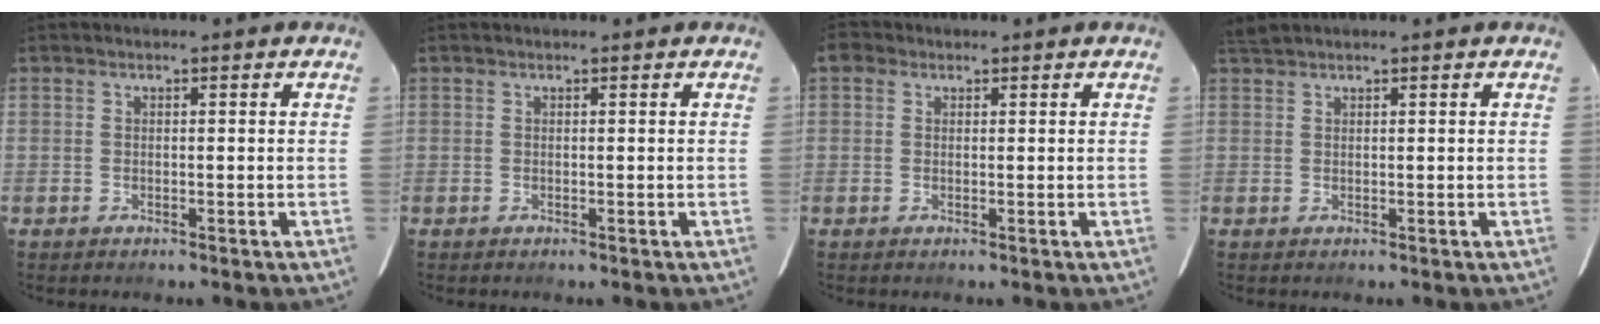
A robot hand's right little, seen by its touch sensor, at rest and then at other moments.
{"total": 0.6, "force": [0.6, 0.0, 0.1], "torque": [-0.003, 0.011, 0.010]}
{"total": 1.5, "force": [0.7, 1.3, 0.4], "torque": [-0.008, 0.011, 0.008]}
{"total": 1.3, "force": [1.3, -0.2, 0.2], "torque": [-0.010, 0.015, 0.033]}